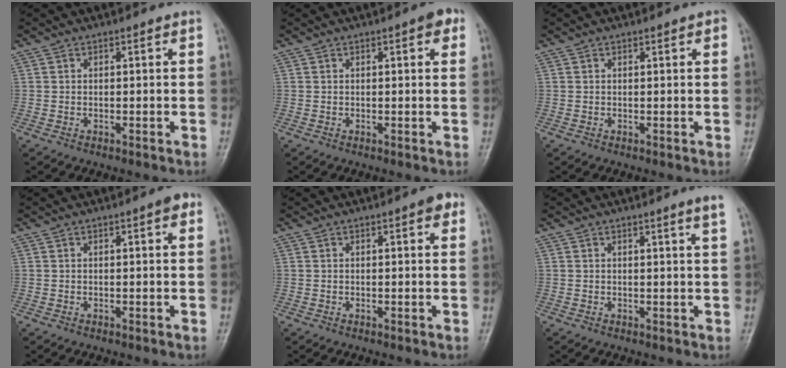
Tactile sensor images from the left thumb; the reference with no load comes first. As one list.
[{"total": 2.7, "force": [1.2, 1.0, 2.2], "torque": [-0.019, 0.002, 0.010]}, {"total": 0.8, "force": [0.5, 0.4, 0.6], "torque": [-0.003, 0.001, 0.005]}, {"total": 1.9, "force": [0.8, 0.5, 1.6], "torque": [-0.018, 0.003, 0.008]}, {"total": 2.5, "force": [1.2, 0.8, 2.1], "torque": [-0.018, 0.002, 0.011]}, {"total": 2.3, "force": [1.4, -0.7, 1.6], "torque": [-0.023, -0.010, 0.022]}]